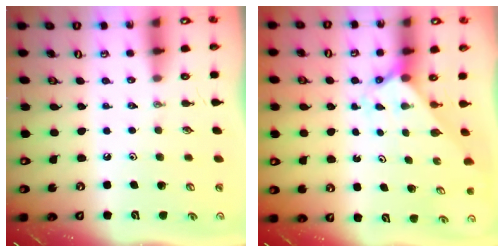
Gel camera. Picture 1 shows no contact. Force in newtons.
{"total": 1.8, "press": 1.8, "slide": 0.1}